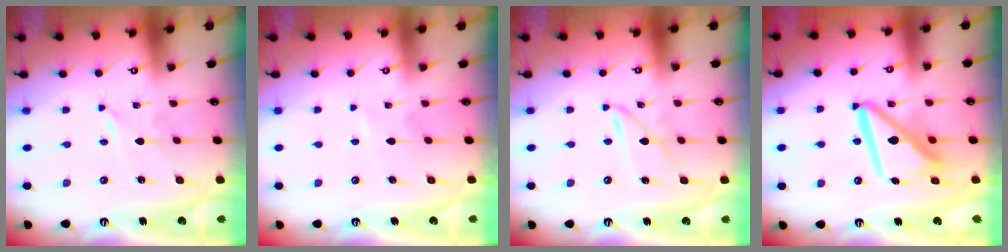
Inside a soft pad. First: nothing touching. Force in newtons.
{"total": 3.7, "press": 3.7, "slide": 0.3}
{"total": 2.9, "press": 2.9, "slide": 0.2}
{"total": 13.2, "press": 13.1, "slide": 1.7}